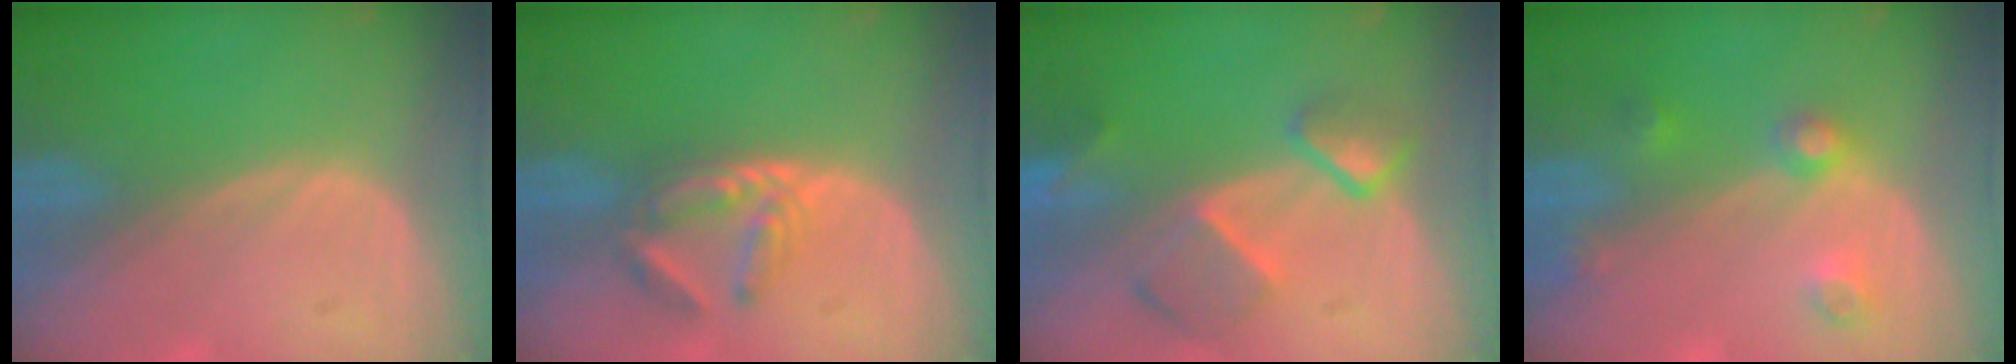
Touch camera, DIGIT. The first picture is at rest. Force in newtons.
{"total": 5.8, "press": 4.9, "slide": 3.1}
{"total": 7.5, "press": 6.7, "slide": 3.5}
{"total": 4.5, "press": 4.0, "slide": 2.1}